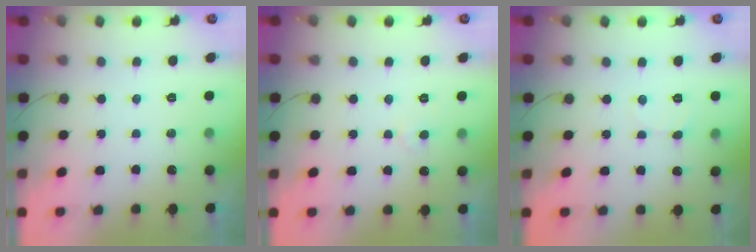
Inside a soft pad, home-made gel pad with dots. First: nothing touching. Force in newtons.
{"total": 3.2, "press": 3.2, "slide": 0.3}
{"total": 3.9, "press": 3.9, "slide": 0.4}